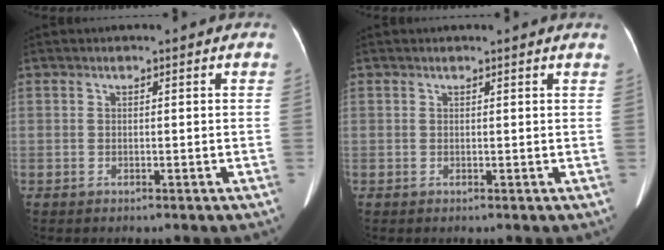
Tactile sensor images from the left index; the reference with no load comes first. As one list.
[{"total": 1.2, "force": [1.1, -0.1, 0.4], "torque": [-0.016, 0.004, 0.015]}]